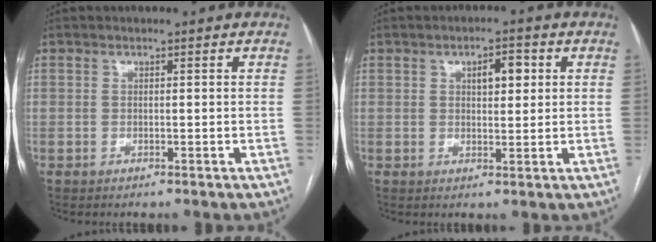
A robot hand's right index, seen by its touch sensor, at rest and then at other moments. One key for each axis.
{"total": 4.0, "fx": 1.3, "fy": 1.6, "fz": 3.4, "tx": -0.053, "ty": 0.008, "tz": 0.019}